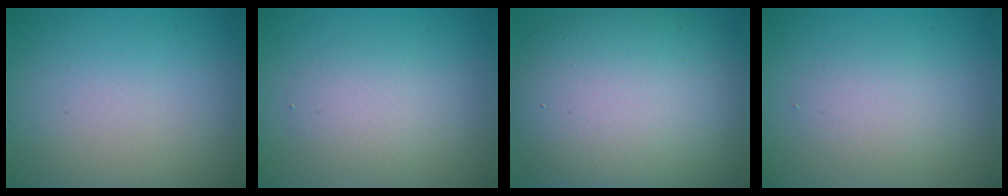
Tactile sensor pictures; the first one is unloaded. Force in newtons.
{"total": 2.3, "press": 2.3, "slide": 0.0}
{"total": 12.9, "press": 12.9, "slide": 0.6}
{"total": 2.2, "press": 2.2, "slide": 0.0}